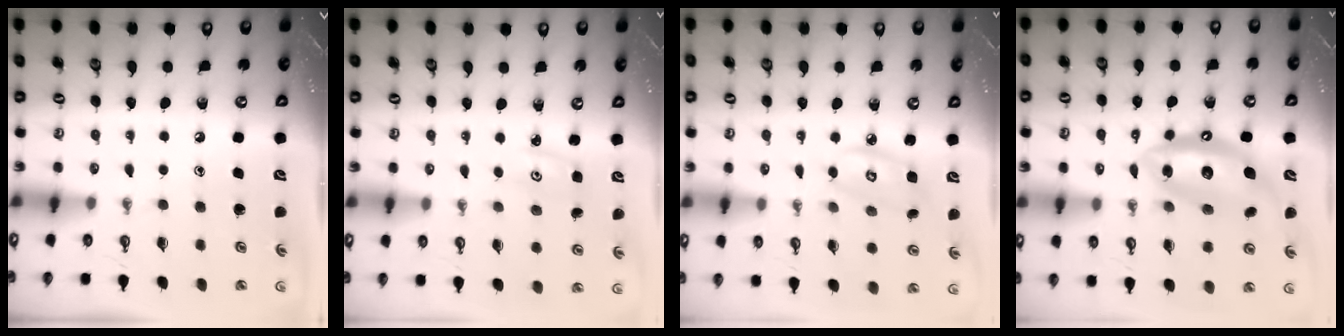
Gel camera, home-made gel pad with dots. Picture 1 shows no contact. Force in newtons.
{"total": 2.9, "press": 2.9, "slide": 0.3}
{"total": 5.5, "press": 5.5, "slide": 0.3}
{"total": 14.1, "press": 14.1, "slide": 1.0}